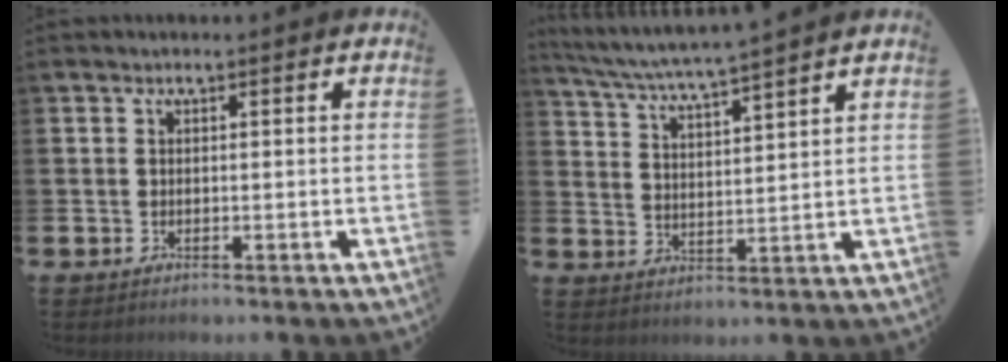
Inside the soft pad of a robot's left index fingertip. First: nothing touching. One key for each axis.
{"total": 5.3, "fx": 5.1, "fy": -0.5, "fz": 1.4, "tx": -0.049, "ty": -0.037, "tz": 0.085}